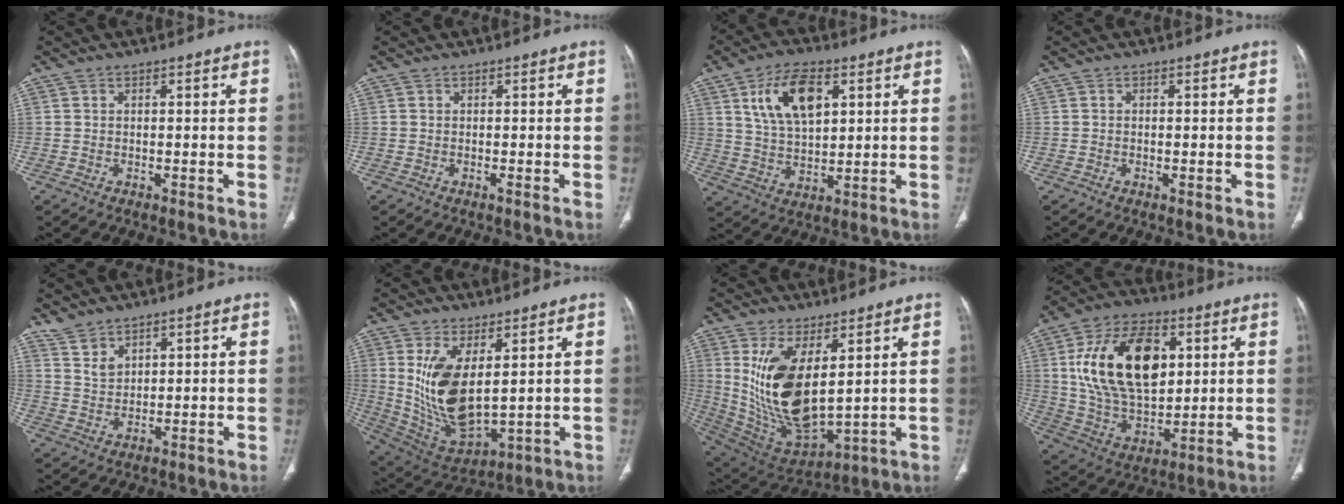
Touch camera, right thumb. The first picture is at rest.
{"total": 0.0}
{"total": 12.1, "force": [4.7, 6.4, 9.2], "torque": [-0.149, -0.011, 0.092]}
{"total": 0.7, "force": [-0.3, 0.1, 0.6], "torque": [-0.012, -0.001, -0.006]}
{"total": 3.6, "force": [3.1, 1.5, 1.0], "torque": [-0.010, -0.014, 0.068]}
{"total": 14.2, "force": [3.3, 6.6, 12.1], "torque": [-0.226, -0.025, 0.092]}
{"total": 17.5, "force": [4.5, 8.1, 14.8], "torque": [-0.275, -0.032, 0.115]}
{"total": 22.5, "force": [5.6, 13.6, 17.1], "torque": [-0.268, -0.010, 0.103]}